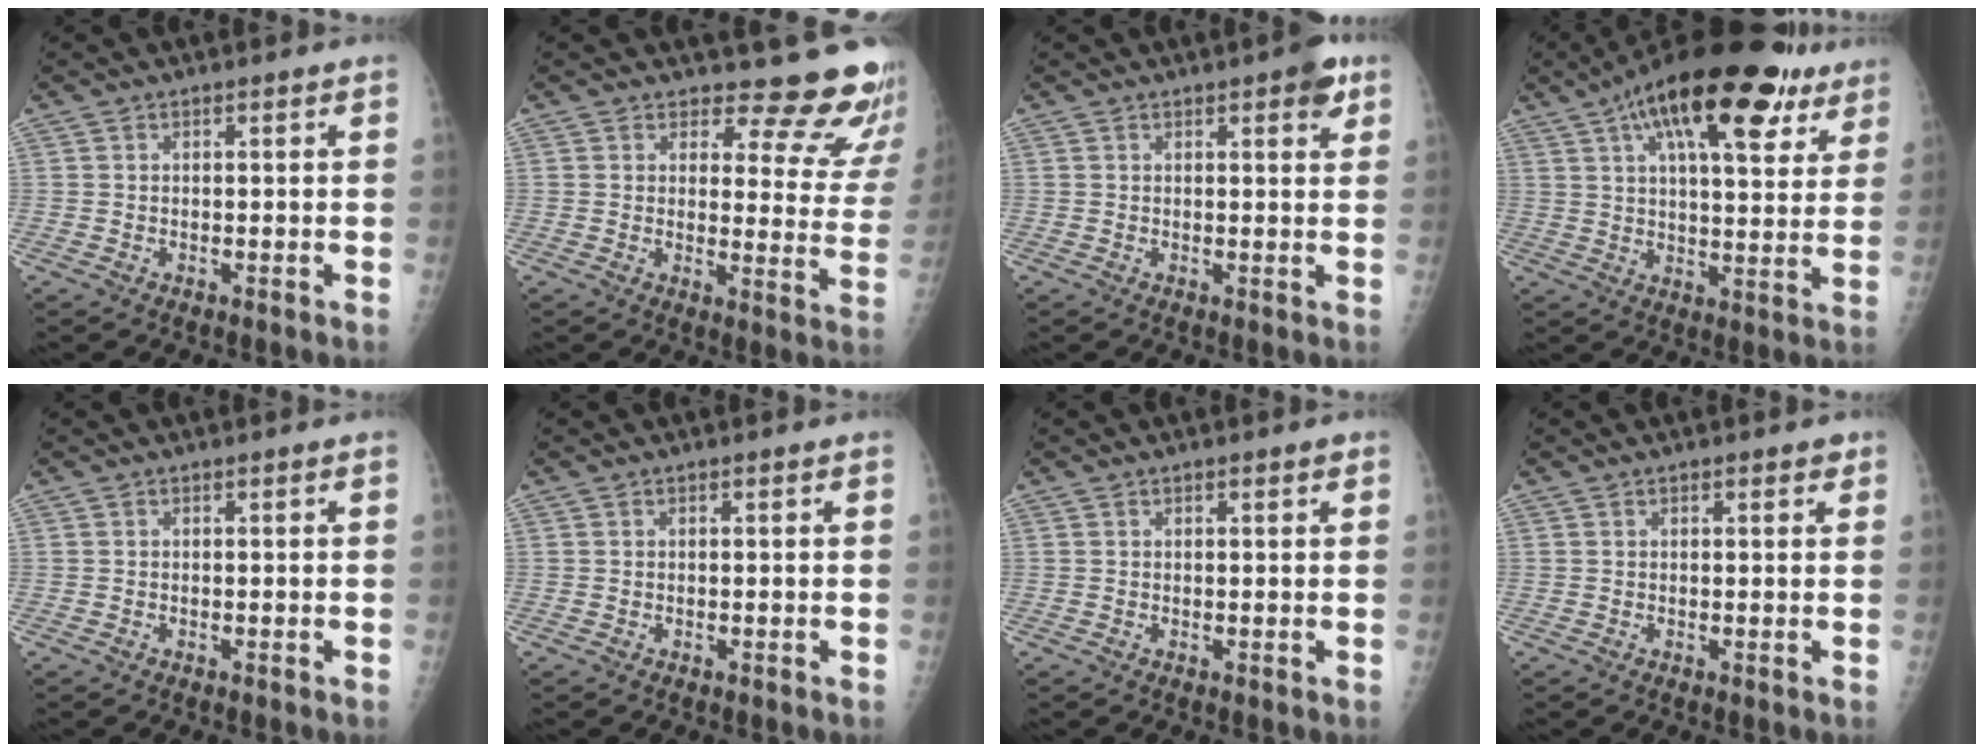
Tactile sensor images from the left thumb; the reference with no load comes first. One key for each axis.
{"total": 15.1, "fx": 14.0, "fy": 4.6, "fz": 3.2, "tx": 0.014, "ty": -0.139, "tz": 0.141}
{"total": 4.1, "fx": 2.2, "fy": 1.4, "fz": 3.2, "tx": -0.029, "ty": -0.006, "tz": 0.021}
{"total": 24.7, "fx": 13.5, "fy": 9.6, "fz": 18.3, "tx": -0.258, "ty": -0.004, "tz": 0.200}
{"total": 0.0}
{"total": 0.0}
{"total": 1.2, "fx": 0.7, "fy": 0.4, "fz": 0.9, "tx": -0.012, "ty": 0.000, "tz": 0.008}
{"total": 1.8, "fx": 1.0, "fy": 0.8, "fz": 1.2, "tx": -0.008, "ty": -0.002, "tz": 0.011}